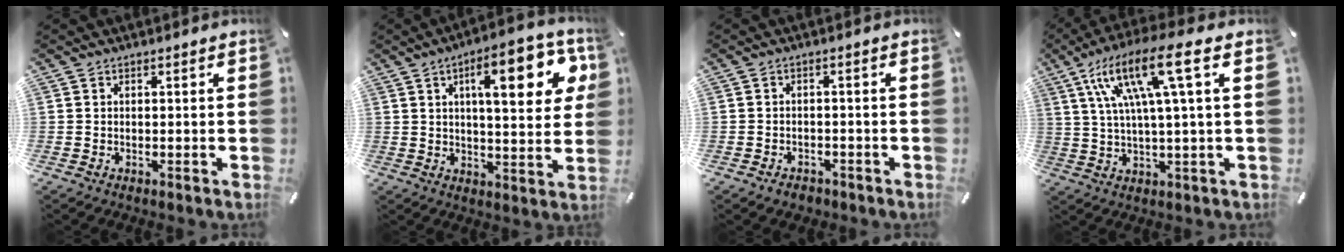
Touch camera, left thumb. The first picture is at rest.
{"total": 16.5, "force": [6.2, 5.9, 14.1], "torque": [-0.199, -0.012, 0.091]}
{"total": 2.3, "force": [-1.7, 1.5, 0.6], "torque": [-0.010, 0.009, -0.034]}
{"total": 16.5, "force": [6.1, 2.3, 15.2], "torque": [-0.312, -0.013, 0.089]}